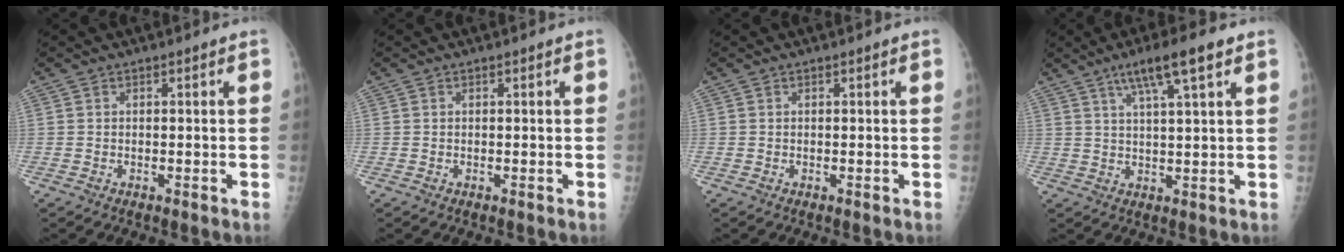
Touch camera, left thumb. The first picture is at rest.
{"total": 0.0}
{"total": 0.0}
{"total": 8.7, "force": [4.9, 0.8, 7.1], "torque": [-0.128, -0.009, 0.086]}